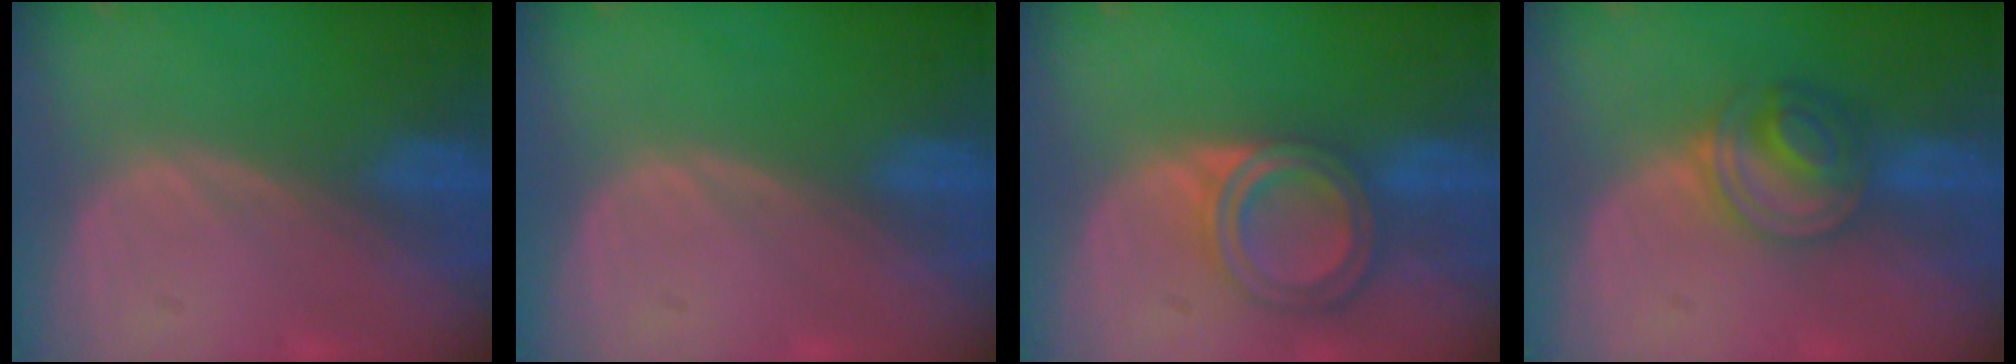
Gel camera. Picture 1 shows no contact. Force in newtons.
{"total": 0.0}
{"total": 6.7, "press": 6.0, "slide": 3.1}
{"total": 5.7, "press": 5.7, "slide": 0.4}